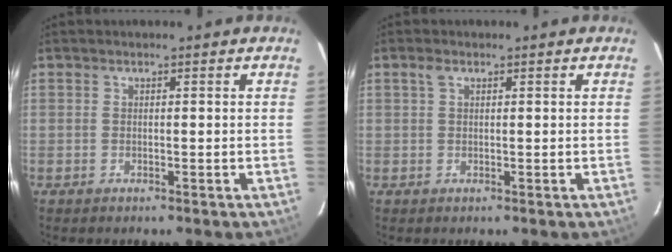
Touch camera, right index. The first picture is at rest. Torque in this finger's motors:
{"motor_torque": [0.12, 0.04, 0.04, 0.02]}